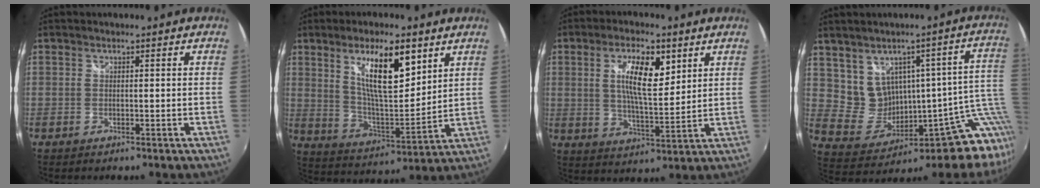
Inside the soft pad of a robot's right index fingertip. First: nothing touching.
{"total": 14.4, "force": [7.1, 4.3, 11.7], "torque": [-0.196, 0.003, 0.136]}
{"total": 10.1, "force": [3.9, 3.3, 8.7], "torque": [-0.157, 0.008, 0.070]}
{"total": 17.3, "force": [0.2, 10.2, 13.9], "torque": [-0.171, -0.005, 0.047]}